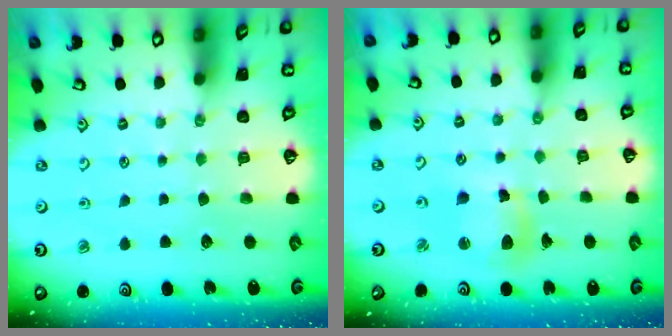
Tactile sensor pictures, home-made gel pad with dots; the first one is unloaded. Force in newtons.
{"total": 10.4, "press": 10.3, "slide": 1.2}